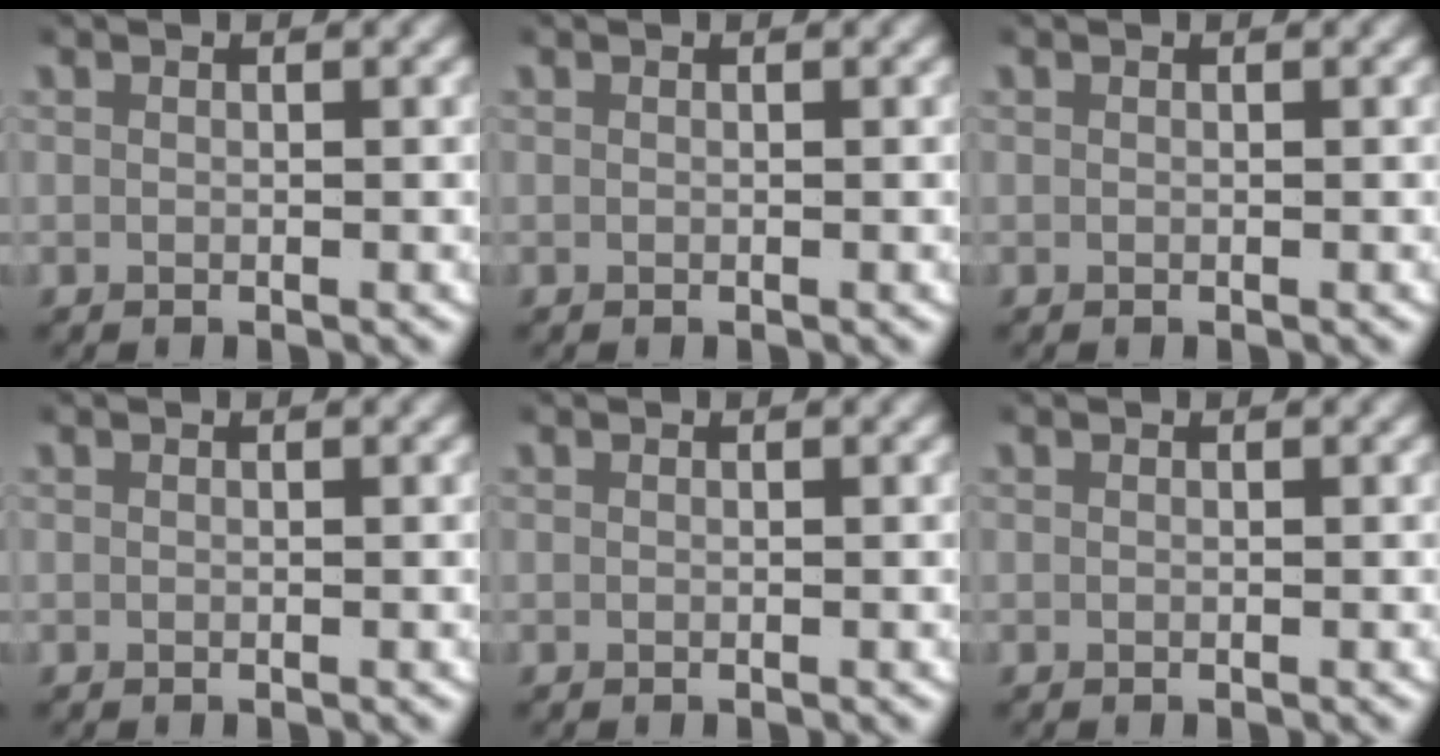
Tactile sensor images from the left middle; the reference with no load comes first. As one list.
[{"total": 0.0}, {"total": 0.0}, {"total": 0.0}, {"total": 0.0}, {"total": 0.0}]